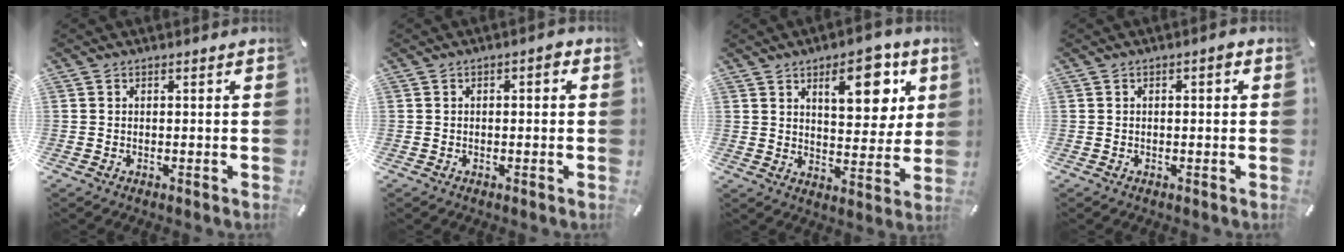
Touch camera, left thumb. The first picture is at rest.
{"total": 1.9, "force": [-0.3, 1.0, 1.6], "torque": [-0.030, 0.009, -0.009]}
{"total": 13.7, "force": [6.6, 6.9, 9.9], "torque": [-0.116, -0.027, 0.104]}
{"total": 1.7, "force": [0.0, 0.7, 1.5], "torque": [-0.022, 0.003, -0.003]}